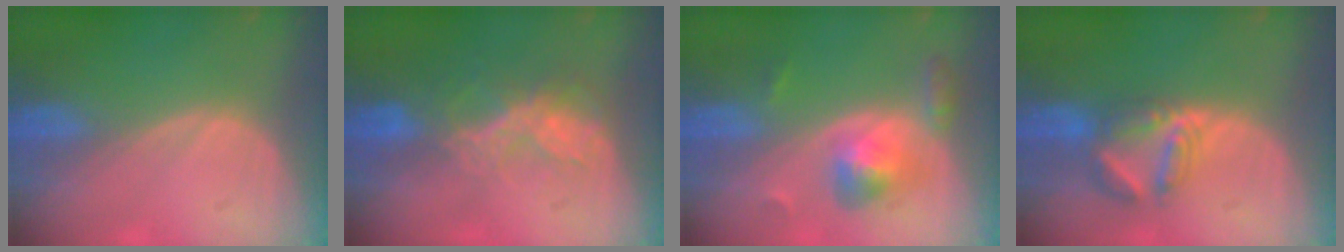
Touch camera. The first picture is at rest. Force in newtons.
{"total": 6.8, "press": 5.8, "slide": 3.4}
{"total": 5.2, "press": 5.2, "slide": 0.4}
{"total": 5.9, "press": 5.9, "slide": 0.2}